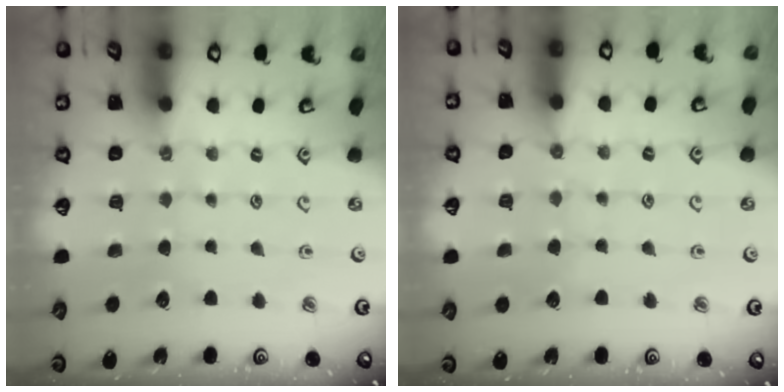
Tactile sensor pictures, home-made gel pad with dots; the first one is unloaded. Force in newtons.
{"total": 5.2, "press": 5.2, "slide": 0.4}